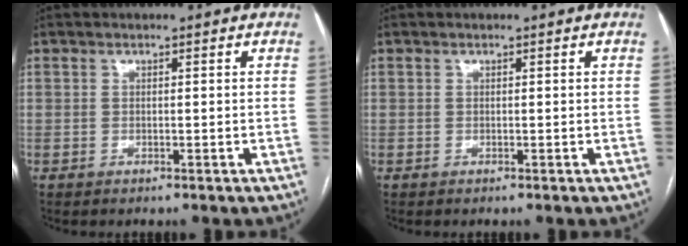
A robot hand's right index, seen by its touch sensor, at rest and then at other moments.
{"total": 0.0}